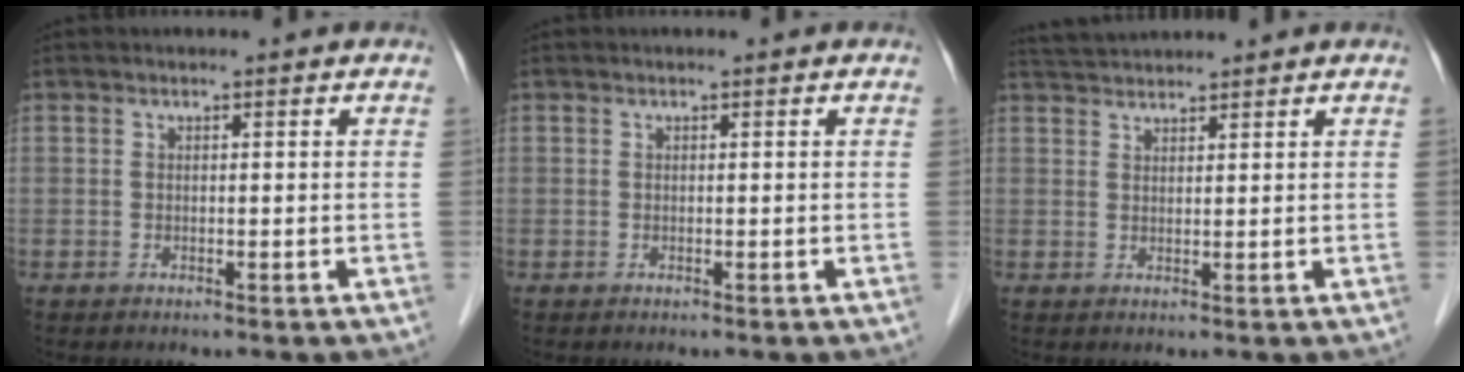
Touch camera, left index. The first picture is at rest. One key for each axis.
{"total": 0.0}
{"total": 4.0, "fx": 3.9, "fy": 0.0, "fz": 0.7, "tx": -0.019, "ty": 0.029, "tz": 0.076}